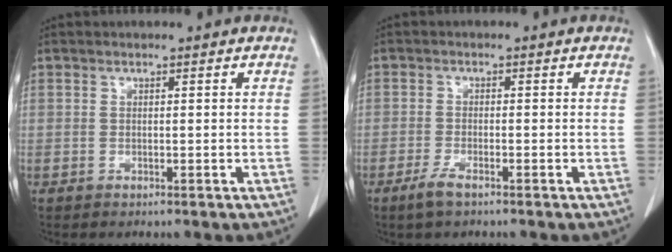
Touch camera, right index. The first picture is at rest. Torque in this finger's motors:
{"motor_torque": [0.28, -0.26, 0.14, 0.04]}